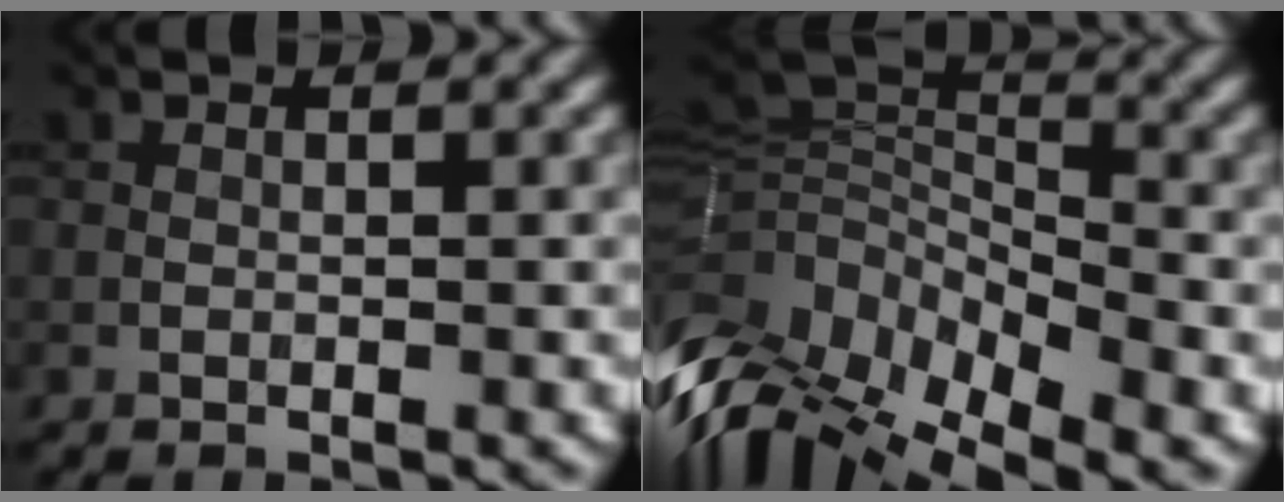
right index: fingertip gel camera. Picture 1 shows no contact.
{"total": 11.6, "force": [-4.5, 6.0, 8.8], "torque": [-0.158, 0.018, -0.049]}